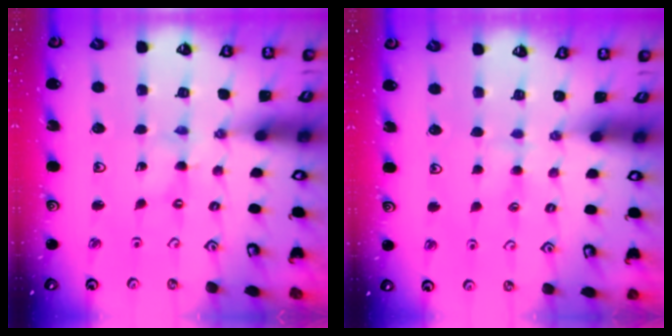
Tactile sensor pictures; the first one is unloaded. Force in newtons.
{"total": 2.3, "press": 2.3, "slide": 0.4}